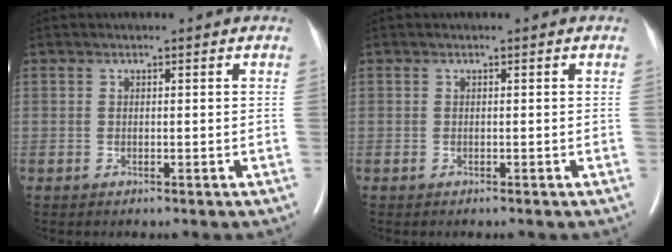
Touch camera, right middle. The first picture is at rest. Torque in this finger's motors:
{"motor_torque": [-0.04, 0.04, 0.02, 0.00]}